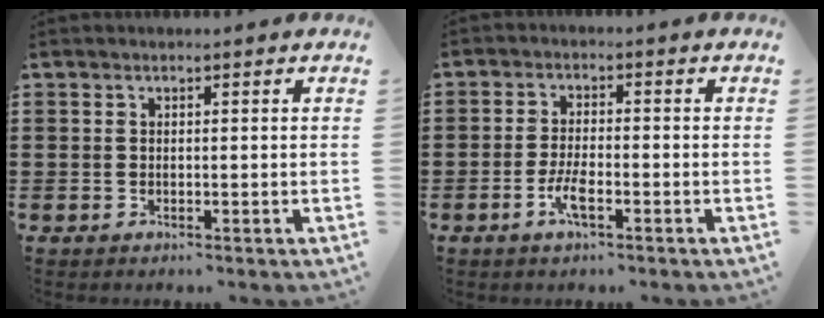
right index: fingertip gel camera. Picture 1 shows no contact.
{"total": 3.9, "force": [-1.7, 1.1, 3.4], "torque": [-0.076, -0.004, -0.036]}